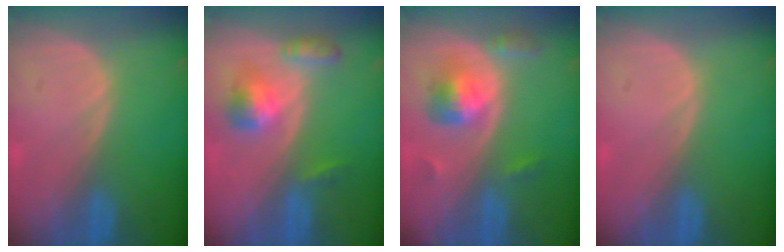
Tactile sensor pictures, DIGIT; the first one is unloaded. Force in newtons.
{"total": 5.6, "press": 5.1, "slide": 2.4}
{"total": 5.7, "press": 5.2, "slide": 2.4}
{"total": 0.0}